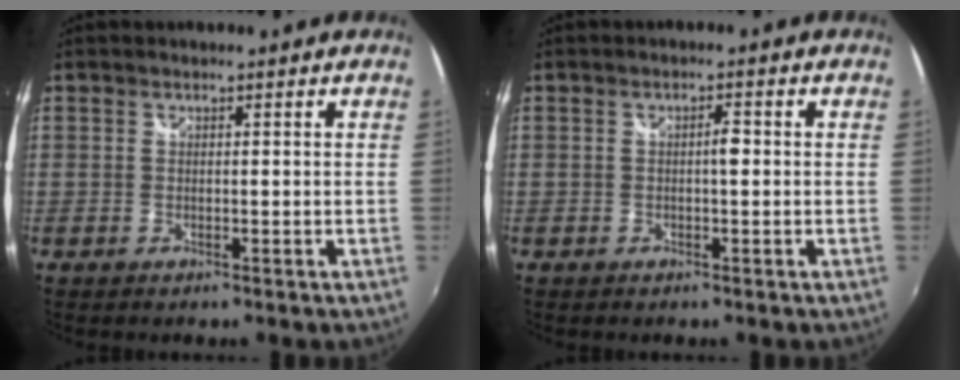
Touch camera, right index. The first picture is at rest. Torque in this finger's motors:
{"motor_torque": [0.33, 0.26, 0.01, 0.00]}